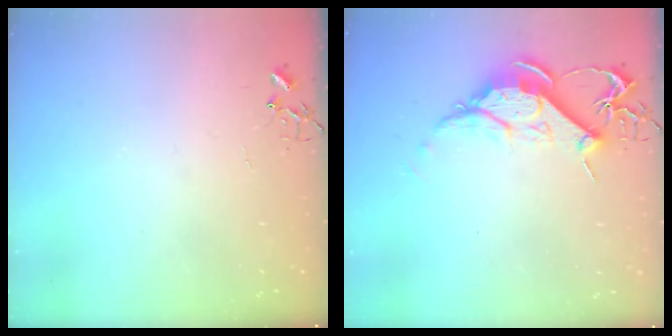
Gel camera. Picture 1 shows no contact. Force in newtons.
{"total": 13.0, "press": 13.0, "slide": 0.7}